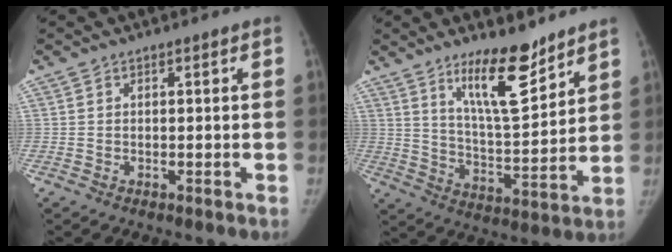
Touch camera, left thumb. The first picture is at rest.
{"total": 13.1, "force": [9.3, 3.4, 8.5], "torque": [-0.119, -0.079, 0.166]}